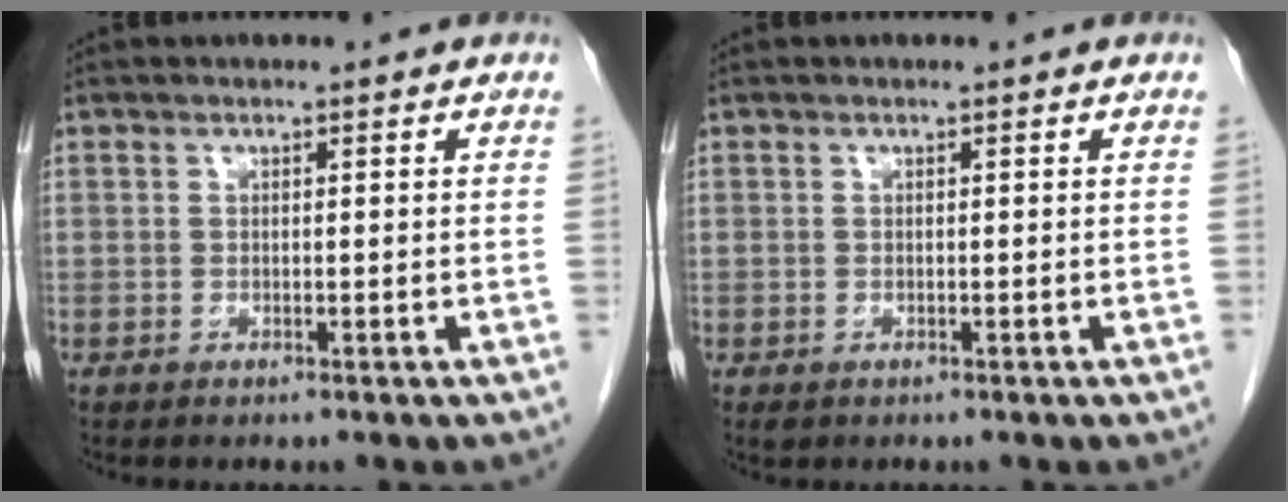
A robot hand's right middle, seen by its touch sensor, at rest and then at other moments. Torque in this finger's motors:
{"motor_torque": [-0.05, -0.25, -0.01, 0.00]}